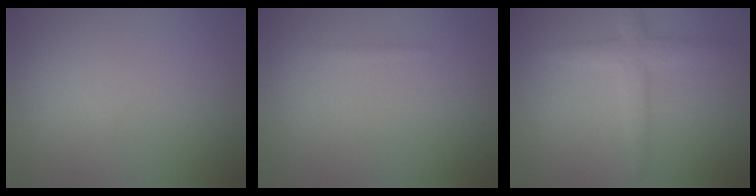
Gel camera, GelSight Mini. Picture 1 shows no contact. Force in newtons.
{"total": 0.6, "press": 0.6, "slide": 0.0}
{"total": 3.0, "press": 3.0, "slide": 0.1}